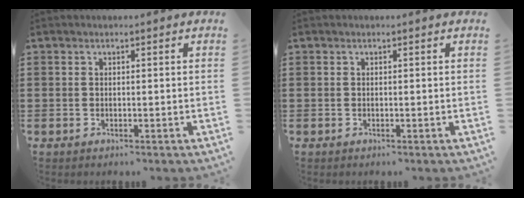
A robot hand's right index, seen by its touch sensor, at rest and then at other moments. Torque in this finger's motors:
{"motor_torque": [-0.05, 0.05, 0.00, 0.00]}